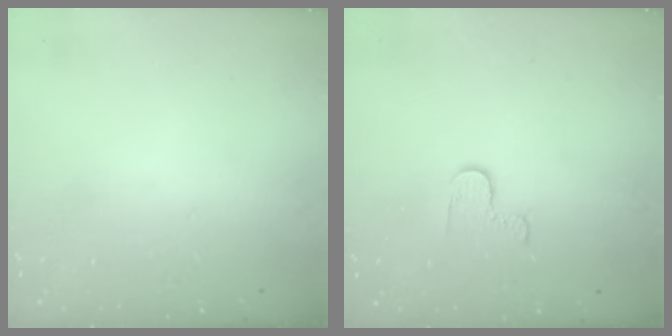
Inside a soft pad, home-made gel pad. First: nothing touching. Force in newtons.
{"total": 3.0, "press": 3.0, "slide": 0.4}